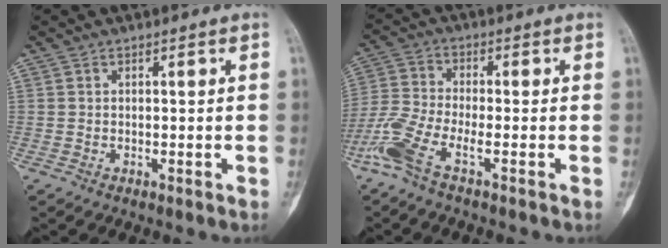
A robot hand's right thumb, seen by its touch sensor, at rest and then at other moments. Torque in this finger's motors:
{"motor_torque": [0.17, 0.08, 0.24, 0.02, 0.09]}